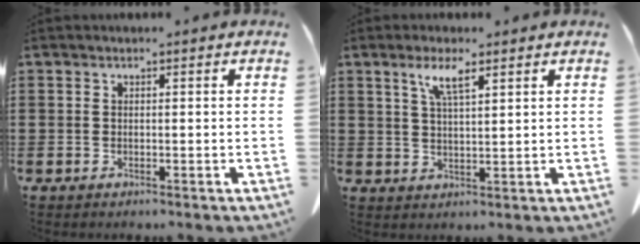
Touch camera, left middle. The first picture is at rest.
{"total": 4.9, "force": [2.9, 0.9, 3.8], "torque": [-0.085, 0.005, 0.050]}